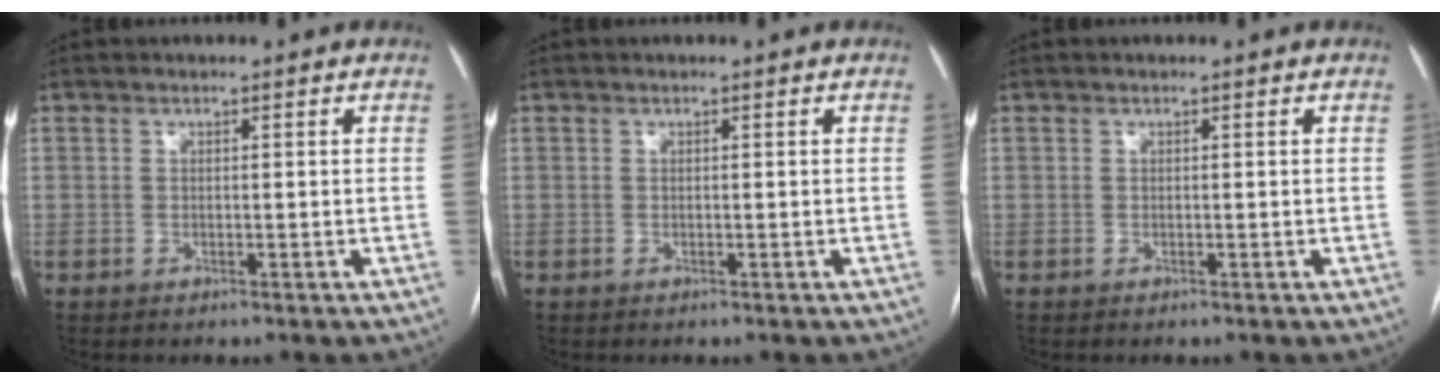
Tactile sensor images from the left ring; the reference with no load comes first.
{"total": 0.0}
{"total": 0.0}